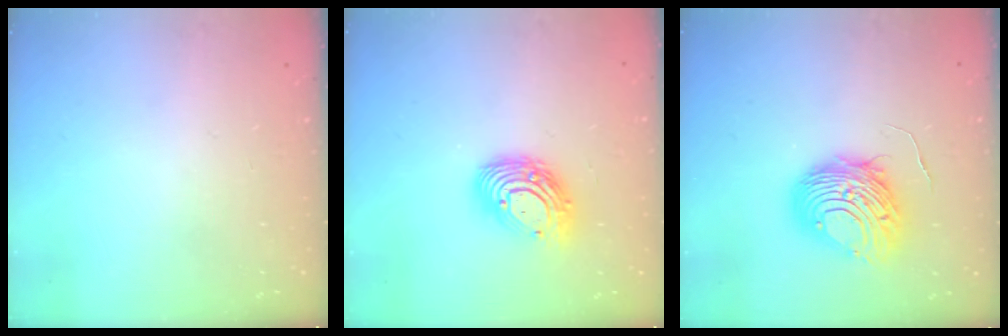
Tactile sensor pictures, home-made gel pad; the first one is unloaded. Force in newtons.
{"total": 13.0, "press": 12.9, "slide": 1.2}
{"total": 11.0, "press": 11.0, "slide": 0.8}